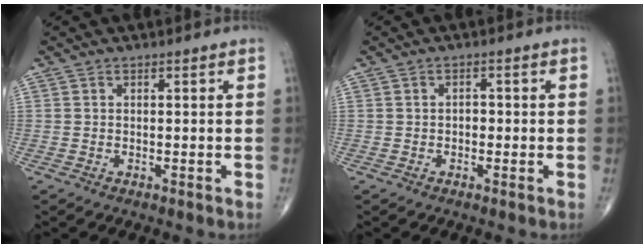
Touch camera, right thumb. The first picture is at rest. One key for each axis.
{"total": 1.4, "fx": -0.4, "fy": 1.0, "fz": 0.9, "tx": -0.003, "ty": 0.004, "tz": -0.011}